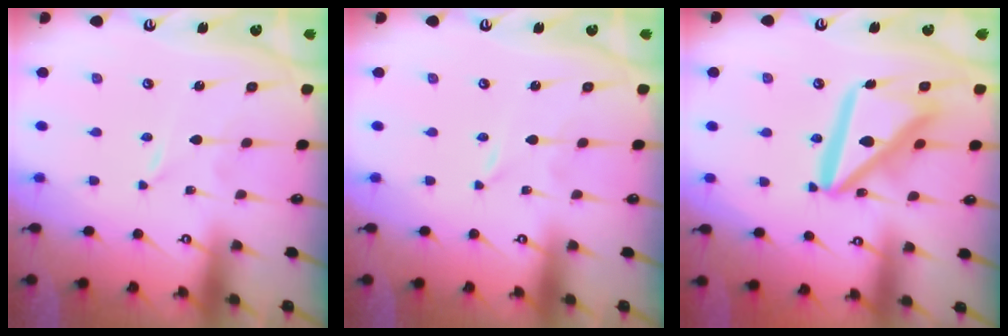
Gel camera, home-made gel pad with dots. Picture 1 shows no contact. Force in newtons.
{"total": 0.0}
{"total": 17.9, "press": 17.8, "slide": 2.2}